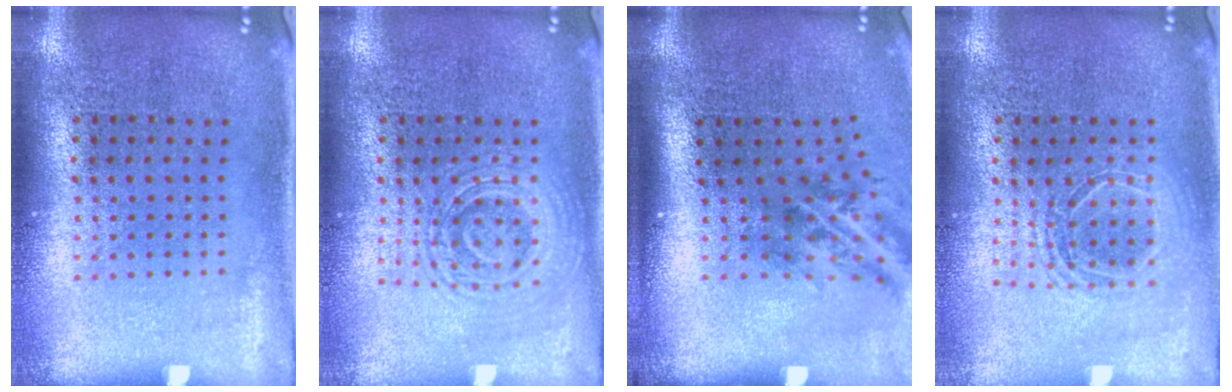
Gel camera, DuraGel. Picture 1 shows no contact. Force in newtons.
{"total": 3.0, "press": 2.9, "slide": 0.5}
{"total": 1.7, "press": 1.1, "slide": 1.3}
{"total": 1.7, "press": 1.4, "slide": 0.9}